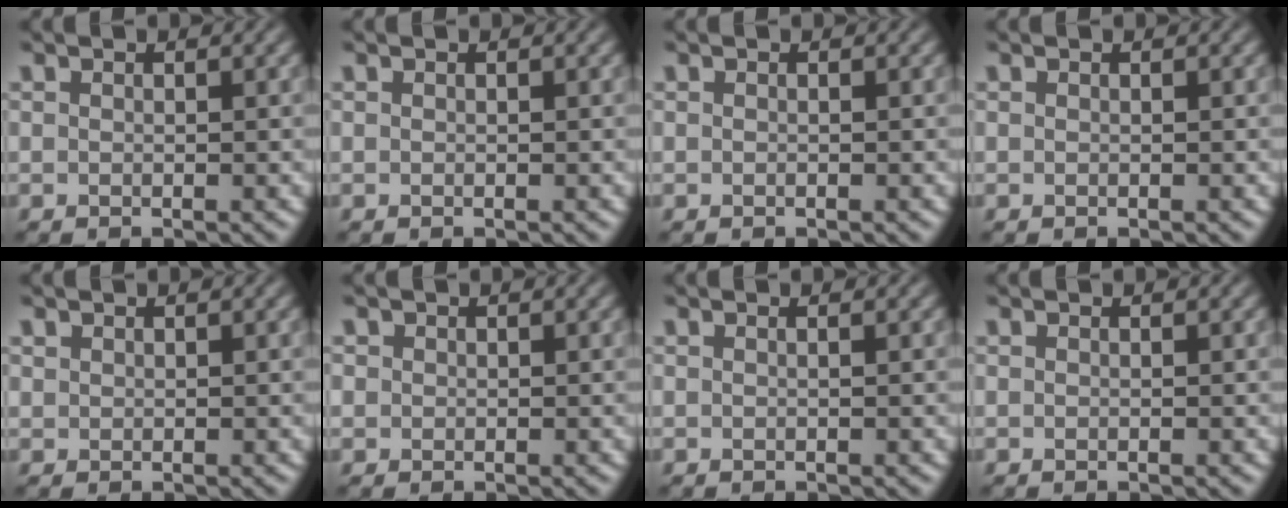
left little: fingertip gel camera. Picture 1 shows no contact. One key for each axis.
{"total": 0.0}
{"total": 0.0}
{"total": 0.0}
{"total": 0.6, "fx": 0.4, "fy": 0.4, "fz": 0.0, "tx": 0.002, "ty": -0.001, "tz": 0.011}
{"total": 0.7, "fx": 0.2, "fy": 0.7, "fz": 0.1, "tx": 0.006, "ty": -0.001, "tz": 0.002}
{"total": 0.6, "fx": 0.2, "fy": 0.2, "fz": 0.5, "tx": -0.006, "ty": 0.002, "tz": -0.004}
{"total": 0.0}